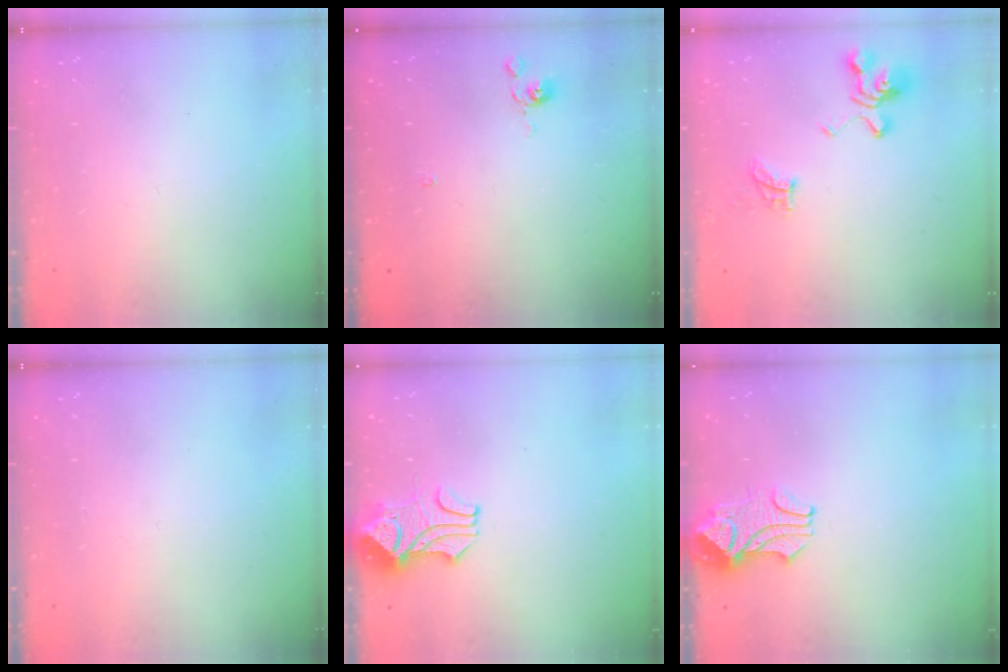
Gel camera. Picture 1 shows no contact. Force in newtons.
{"total": 3.5, "press": 3.5, "slide": 0.4}
{"total": 8.6, "press": 8.4, "slide": 1.5}
{"total": 0.0}
{"total": 1.8, "press": 1.4, "slide": 1.1}
{"total": 2.1, "press": 2.0, "slide": 0.7}